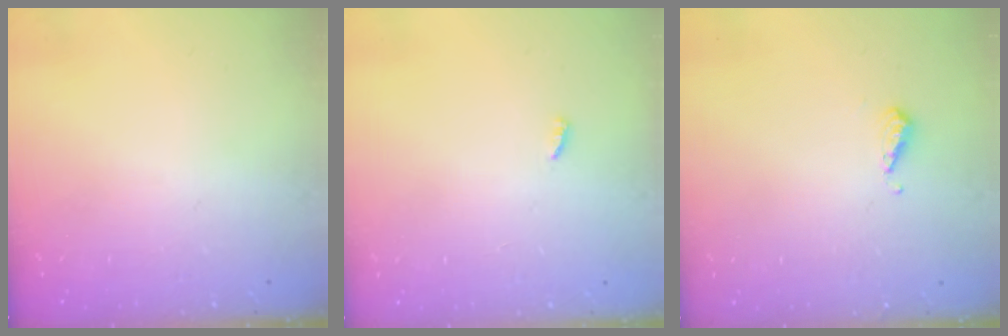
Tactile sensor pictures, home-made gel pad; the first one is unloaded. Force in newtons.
{"total": 1.9, "press": 1.9, "slide": 0.3}
{"total": 4.6, "press": 4.5, "slide": 0.9}